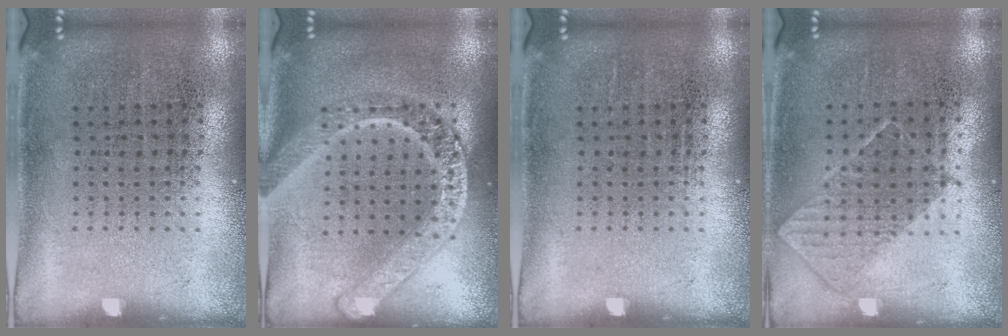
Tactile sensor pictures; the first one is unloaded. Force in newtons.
{"total": 3.2, "press": 3.2, "slide": 0.4}
{"total": 0.0}
{"total": 0.8, "press": 0.8, "slide": 0.3}